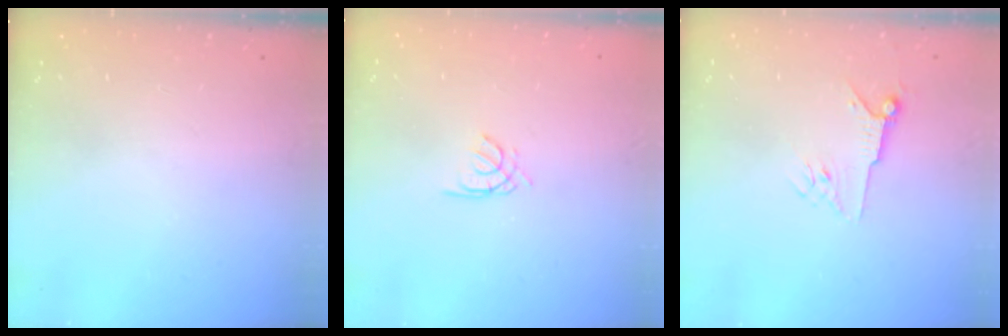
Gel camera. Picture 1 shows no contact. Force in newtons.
{"total": 1.5, "press": 1.4, "slide": 0.4}
{"total": 5.6, "press": 5.6, "slide": 0.8}